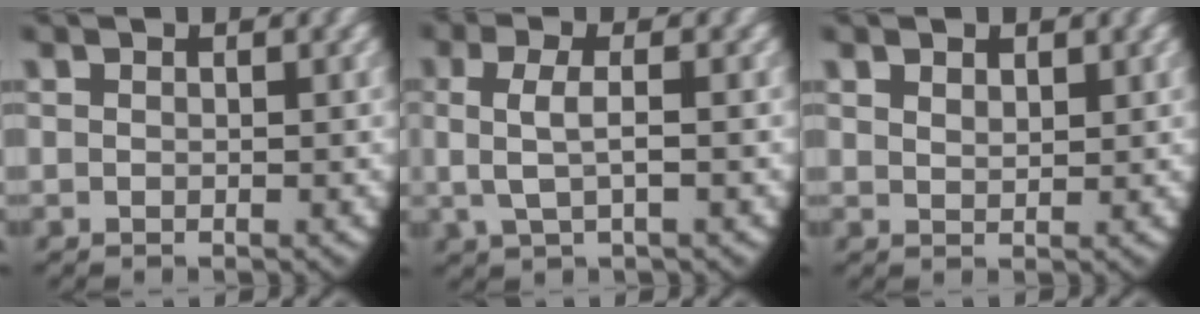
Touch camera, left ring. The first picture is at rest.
{"total": 3.6, "force": [0.7, 1.9, 3.1], "torque": [-0.076, -0.001, 0.016]}
{"total": 1.3, "force": [1.2, 0.2, 0.4], "torque": [-0.012, -0.013, 0.033]}